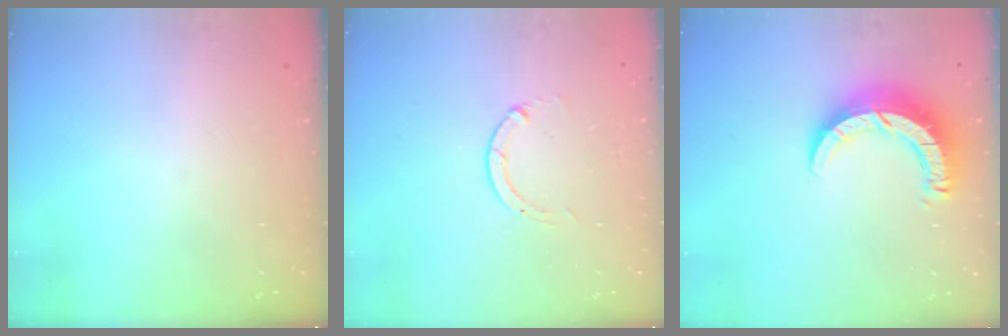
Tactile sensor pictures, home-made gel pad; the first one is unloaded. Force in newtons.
{"total": 0.0}
{"total": 9.9, "press": 9.8, "slide": 1.0}